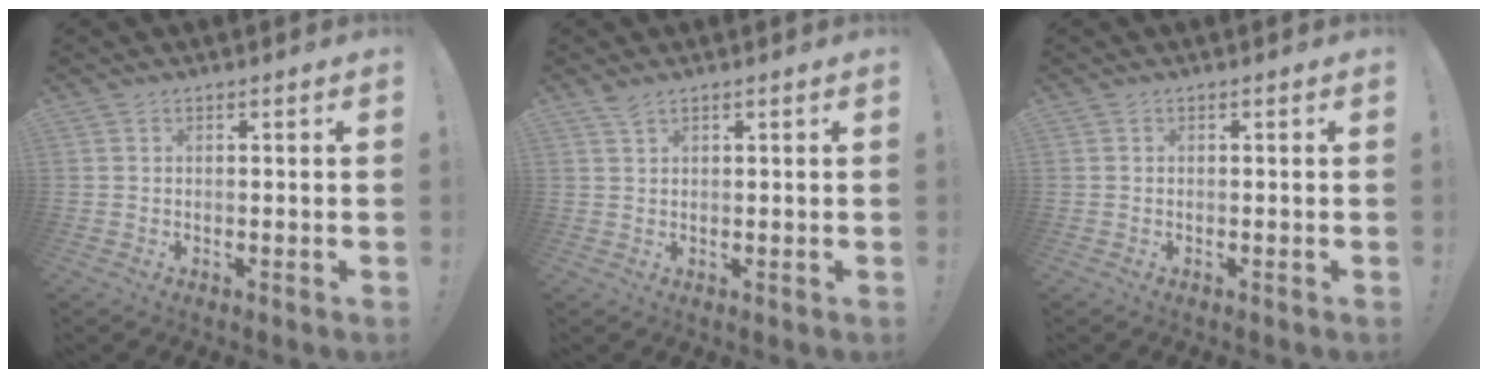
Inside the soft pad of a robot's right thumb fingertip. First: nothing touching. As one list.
[{"total": 2.2, "force": [1.8, 0.5, 1.1], "torque": [-0.015, -0.005, 0.032]}, {"total": 0.0}]